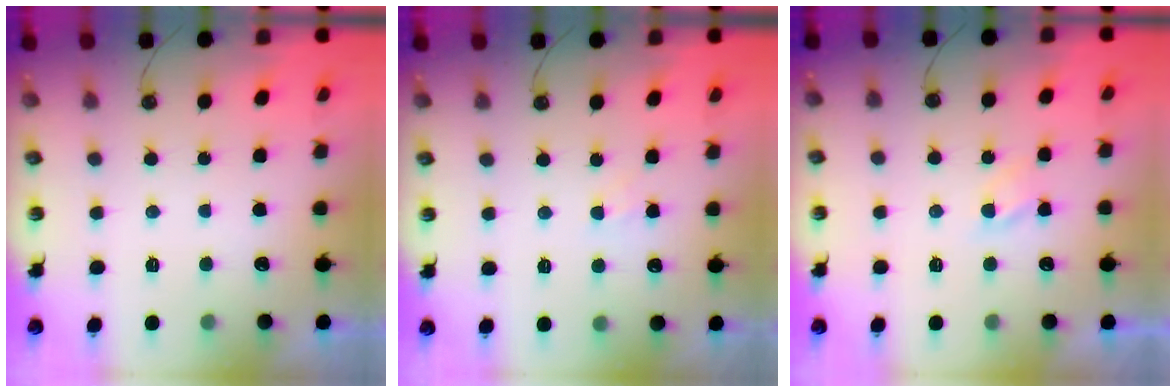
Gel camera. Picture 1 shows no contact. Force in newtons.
{"total": 4.5, "press": 4.4, "slide": 0.5}
{"total": 2.8, "press": 2.7, "slide": 0.4}